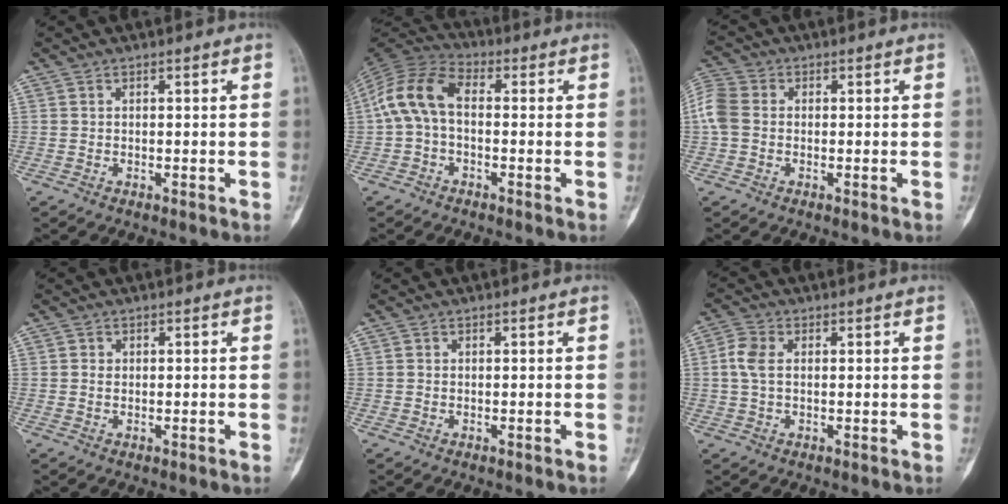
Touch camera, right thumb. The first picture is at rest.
{"total": 10.3, "force": [0.0, 6.2, 8.2], "torque": [-0.164, 0.031, -0.014]}
{"total": 6.6, "force": [-0.2, 5.1, 4.2], "torque": [-0.101, 0.015, -0.014]}
{"total": 1.0, "force": [0.0, 0.9, 0.5], "torque": [-0.009, 0.002, 0.000]}
{"total": 0.0}
{"total": 4.4, "force": [0.4, 2.9, 3.3], "torque": [-0.081, 0.010, 0.001]}